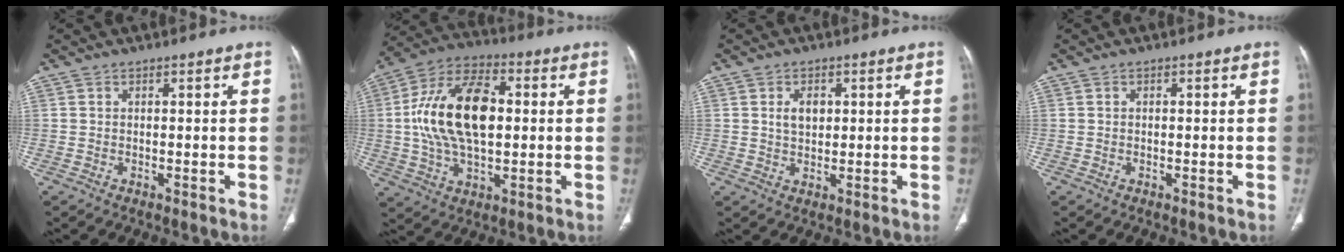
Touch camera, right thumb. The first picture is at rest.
{"total": 18.7, "force": [1.4, 10.4, 15.5], "torque": [-0.286, 0.020, 0.022]}
{"total": 3.7, "force": [0.9, 2.4, 2.5], "torque": [-0.032, -0.004, 0.017]}
{"total": 0.0}